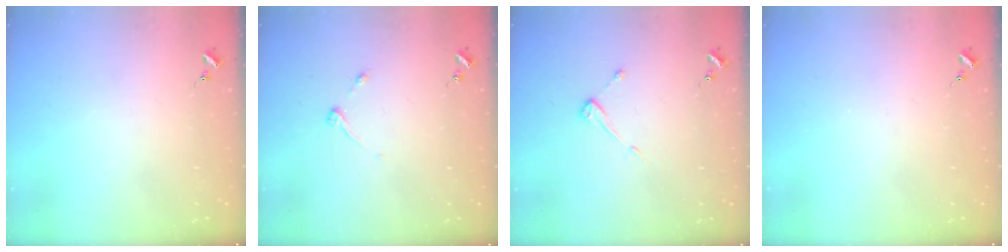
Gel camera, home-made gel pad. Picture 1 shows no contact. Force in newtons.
{"total": 3.9, "press": 3.8, "slide": 0.6}
{"total": 4.2, "press": 4.2, "slide": 0.3}
{"total": 0.0}